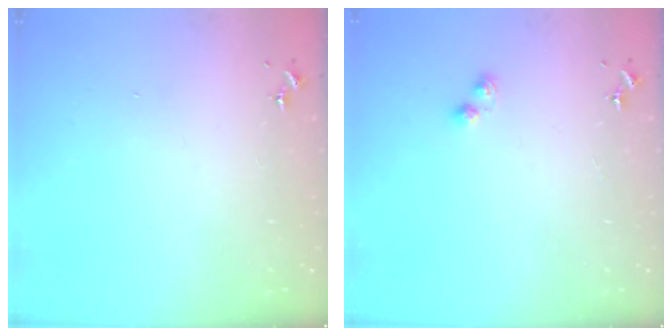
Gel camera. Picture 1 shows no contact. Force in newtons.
{"total": 2.9, "press": 2.8, "slide": 0.5}